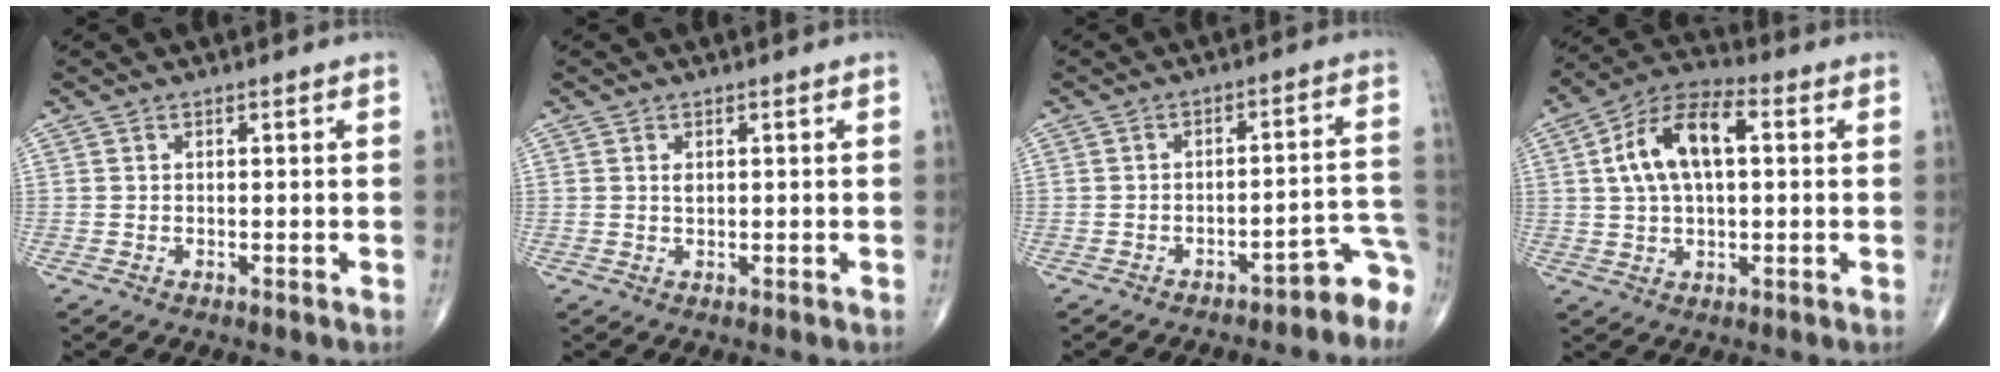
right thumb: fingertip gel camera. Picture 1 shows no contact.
{"total": 1.0, "force": [0.4, 0.6, 0.7], "torque": [-0.010, -0.002, 0.008]}
{"total": 8.0, "force": [-6.4, 2.3, 4.2], "torque": [-0.006, 0.093, -0.086]}
{"total": 13.0, "force": [2.6, 6.7, 10.9], "torque": [-0.201, 0.026, 0.039]}